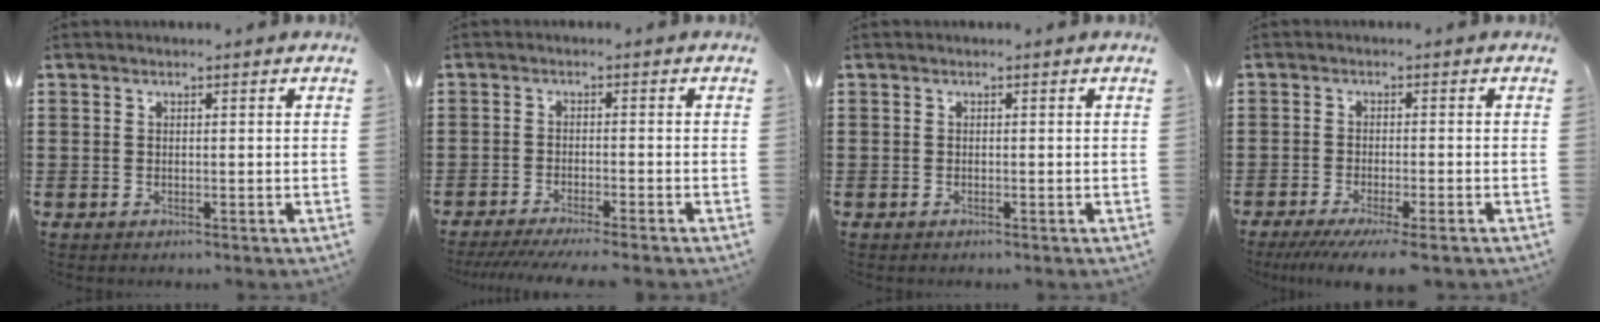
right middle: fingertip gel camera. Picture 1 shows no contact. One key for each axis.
{"total": 3.0, "fx": -2.7, "fy": -0.3, "fz": 1.3, "tx": -0.020, "ty": -0.005, "tz": -0.053}
{"total": 0.0}
{"total": 3.7, "fx": -3.0, "fy": -0.2, "fz": 2.3, "tx": -0.042, "ty": -0.015, "tz": -0.055}